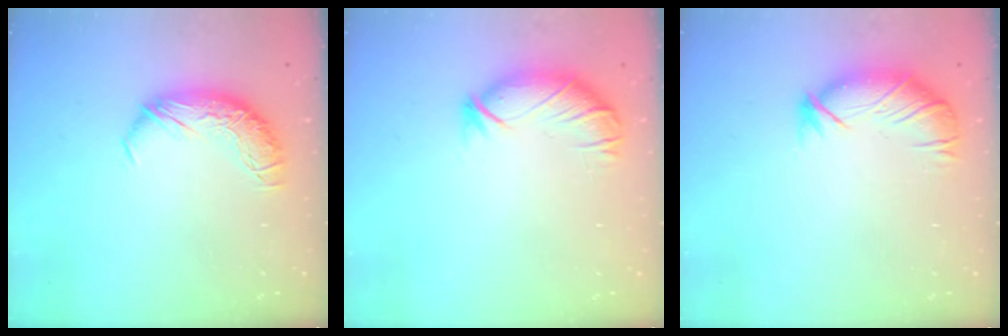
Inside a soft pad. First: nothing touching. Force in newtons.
{"total": 2.7, "press": 2.6, "slide": 0.9}
{"total": 2.9, "press": 2.5, "slide": 1.4}